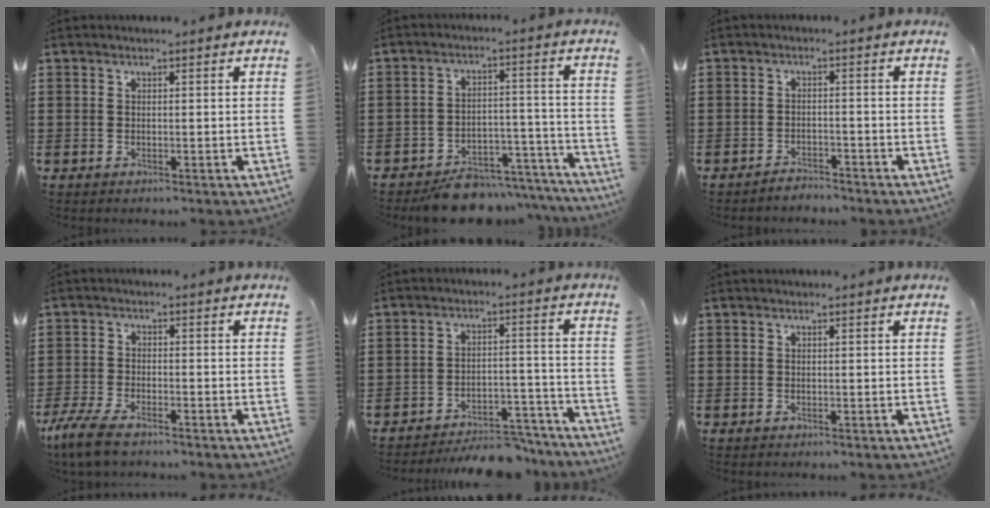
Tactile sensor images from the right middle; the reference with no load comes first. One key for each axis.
{"total": 6.4, "fx": -5.9, "fy": 1.8, "fz": 1.5, "tx": -0.015, "ty": 0.025, "tz": -0.112}
{"total": 2.3, "fx": -2.3, "fy": 0.2, "fz": -0.2, "tx": -0.004, "ty": 0.002, "tz": -0.051}
{"total": 4.9, "fx": -3.8, "fy": 1.2, "fz": 2.8, "tx": -0.080, "ty": -0.009, "tz": -0.082}
{"total": 6.2, "fx": -5.8, "fy": 1.2, "fz": 1.8, "tx": -0.021, "ty": 0.017, "tz": -0.111}
{"total": 0.0}